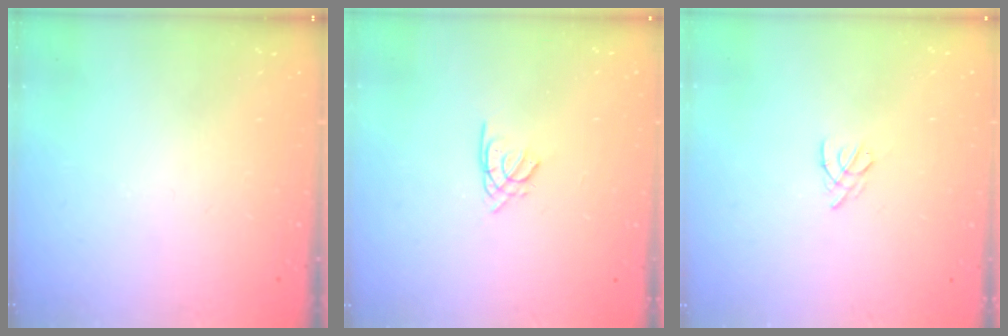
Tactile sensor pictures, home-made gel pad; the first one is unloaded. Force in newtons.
{"total": 1.4, "press": 1.4, "slide": 0.4}
{"total": 2.0, "press": 1.9, "slide": 0.5}